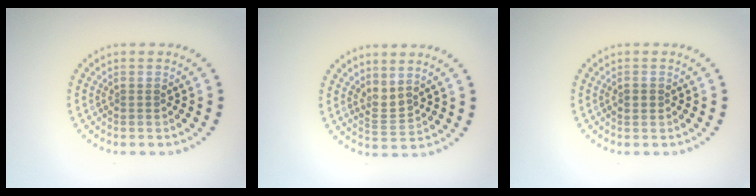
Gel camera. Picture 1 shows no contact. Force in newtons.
{"total": 1.7, "press": 1.2, "slide": 1.1}
{"total": 0.7, "press": 0.7, "slide": 0.1}